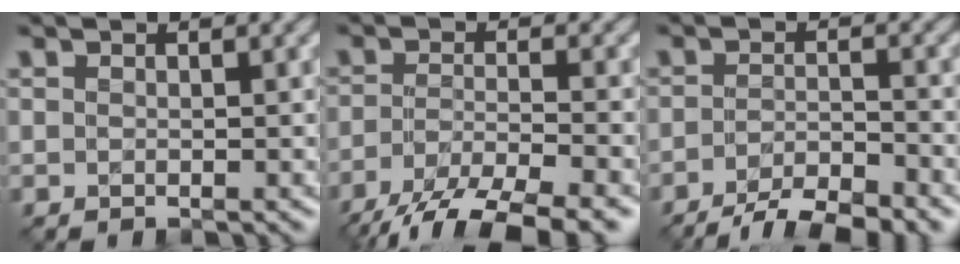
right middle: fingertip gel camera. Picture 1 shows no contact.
{"total": 7.7, "force": [-5.6, 1.8, 4.9], "torque": [-0.083, -0.009, -0.101]}
{"total": 5.8, "force": [-4.3, 1.3, 3.6], "torque": [-0.056, -0.004, -0.075]}